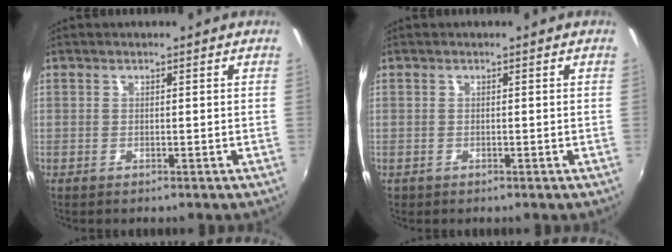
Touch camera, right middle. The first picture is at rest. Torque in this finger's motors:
{"motor_torque": [0.56, -0.34, -0.03, 0.00]}